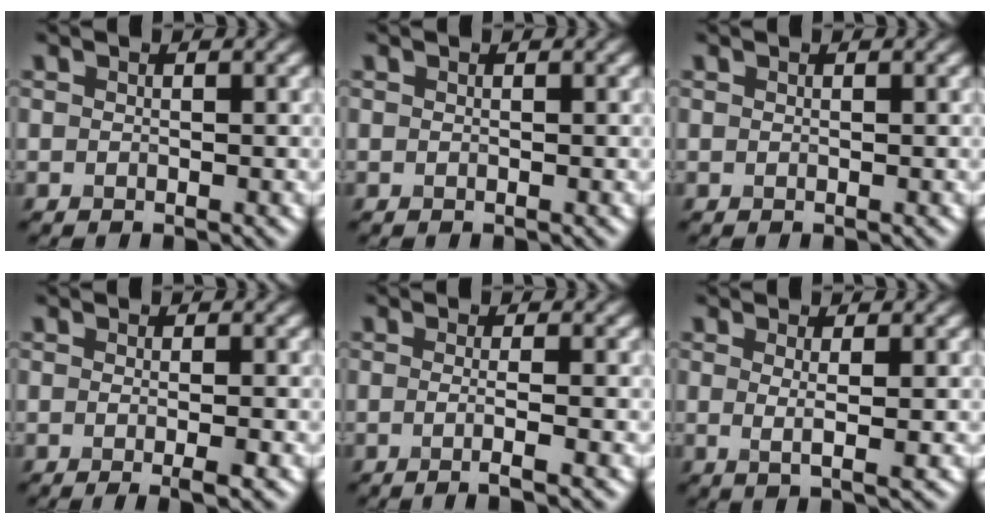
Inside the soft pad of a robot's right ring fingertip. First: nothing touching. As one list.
[{"total": 0.0}, {"total": 0.0}, {"total": 2.4, "force": [-0.5, 0.6, 2.3], "torque": [-0.028, -0.007, -0.008]}, {"total": 2.8, "force": [-0.5, 0.8, 2.6], "torque": [-0.030, -0.007, -0.016]}, {"total": 2.0, "force": [0.3, 0.4, 2.0], "torque": [-0.034, -0.005, 0.002]}]